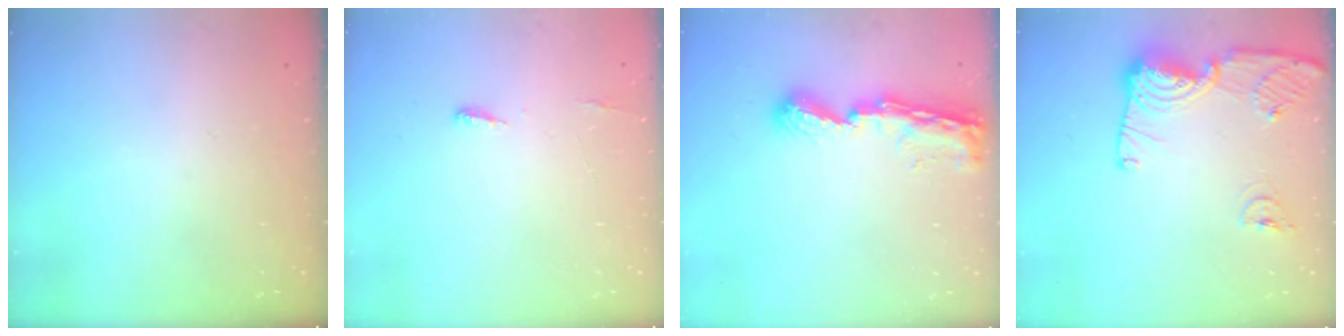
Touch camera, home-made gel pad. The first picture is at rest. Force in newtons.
{"total": 3.7, "press": 3.5, "slide": 1.2}
{"total": 8.9, "press": 8.9, "slide": 0.9}
{"total": 14.2, "press": 14.1, "slide": 1.6}